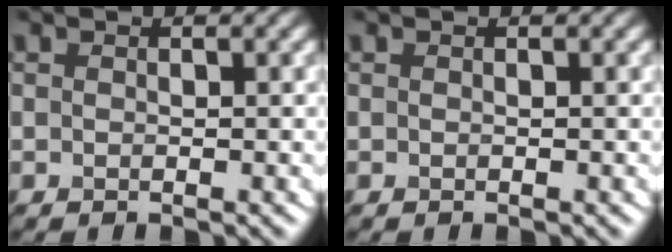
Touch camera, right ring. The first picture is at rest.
{"total": 0.0}